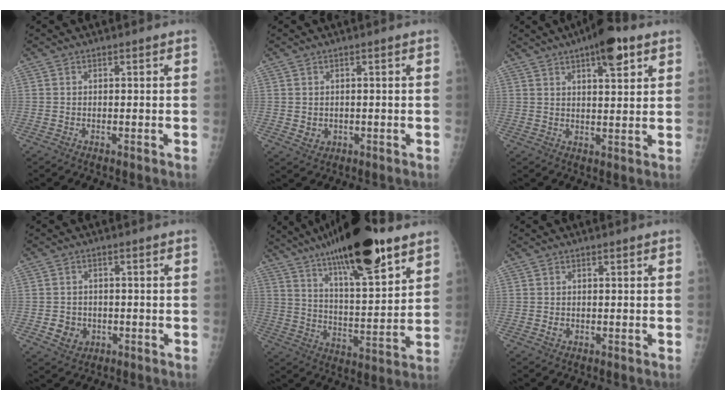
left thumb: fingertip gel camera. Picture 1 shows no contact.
{"total": 2.2, "force": [0.0, 2.0, 1.1], "torque": [-0.012, -0.002, 0.008]}
{"total": 9.2, "force": [5.2, 2.9, 7.0], "torque": [-0.090, -0.017, 0.073]}
{"total": 4.2, "force": [-0.9, 3.8, 1.7], "torque": [-0.014, 0.004, -0.006]}
{"total": 23.8, "force": [15.2, 5.9, 17.3], "torque": [-0.275, -0.050, 0.248]}
{"total": 1.1, "force": [0.2, 0.9, 0.6], "torque": [-0.007, 0.000, 0.006]}